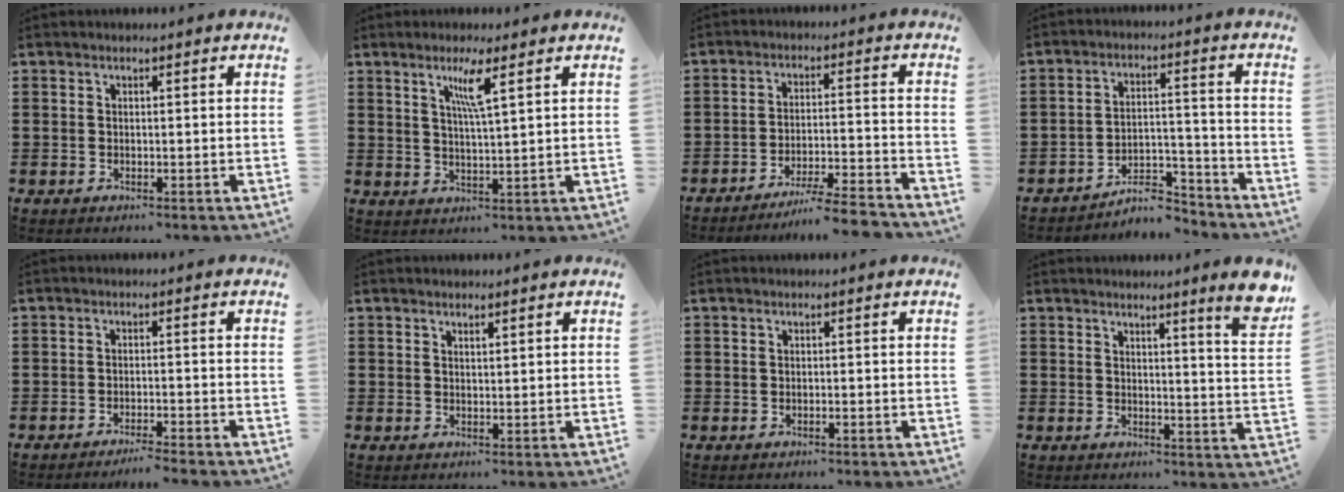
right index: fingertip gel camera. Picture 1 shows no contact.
{"total": 4.6, "force": [2.5, 0.1, 3.9], "torque": [-0.076, -0.004, 0.037]}
{"total": 6.2, "force": [-5.6, -0.6, 2.5], "torque": [-0.046, -0.013, -0.109]}
{"total": 6.6, "force": [-6.2, 1.6, 1.9], "torque": [-0.032, 0.016, -0.119]}
{"total": 2.3, "force": [-2.2, -0.3, 0.6], "torque": [-0.012, 0.000, -0.045]}
{"total": 0.9, "force": [0.8, 0.3, 0.3], "torque": [-0.007, 0.001, 0.016]}
{"total": 0.0}
{"total": 6.1, "force": [4.6, -0.8, 4.0], "torque": [-0.067, -0.030, 0.072]}